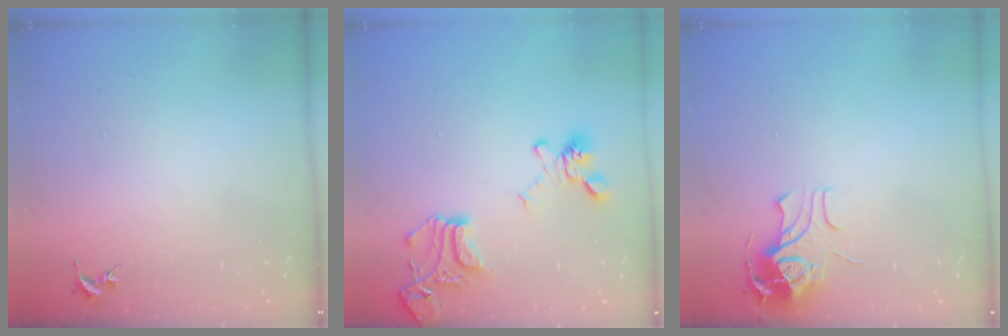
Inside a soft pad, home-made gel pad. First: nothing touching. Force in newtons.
{"total": 18.3, "press": 18.2, "slide": 1.7}
{"total": 9.9, "press": 9.9, "slide": 1.2}